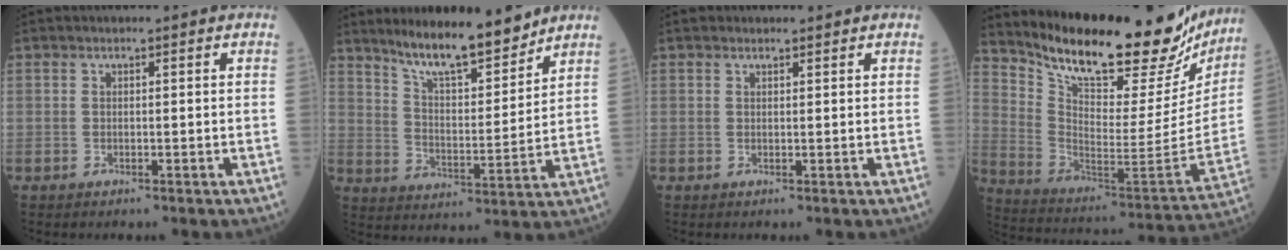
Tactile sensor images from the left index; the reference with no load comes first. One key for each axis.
{"total": 11.4, "fx": 9.8, "fy": 1.6, "fz": 5.5, "tx": -0.094, "ty": -0.008, "tz": 0.172}
{"total": 0.8, "fx": 0.8, "fy": 0.3, "fz": 0.0, "tx": -0.007, "ty": 0.004, "tz": 0.013}
{"total": 28.7, "fx": 24.9, "fy": 6.9, "fz": 12.7, "tx": -0.211, "ty": -0.064, "tz": 0.349}